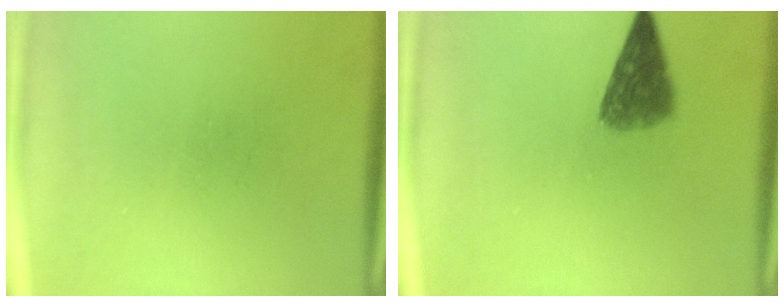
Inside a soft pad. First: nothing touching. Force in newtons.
{"total": 5.5}